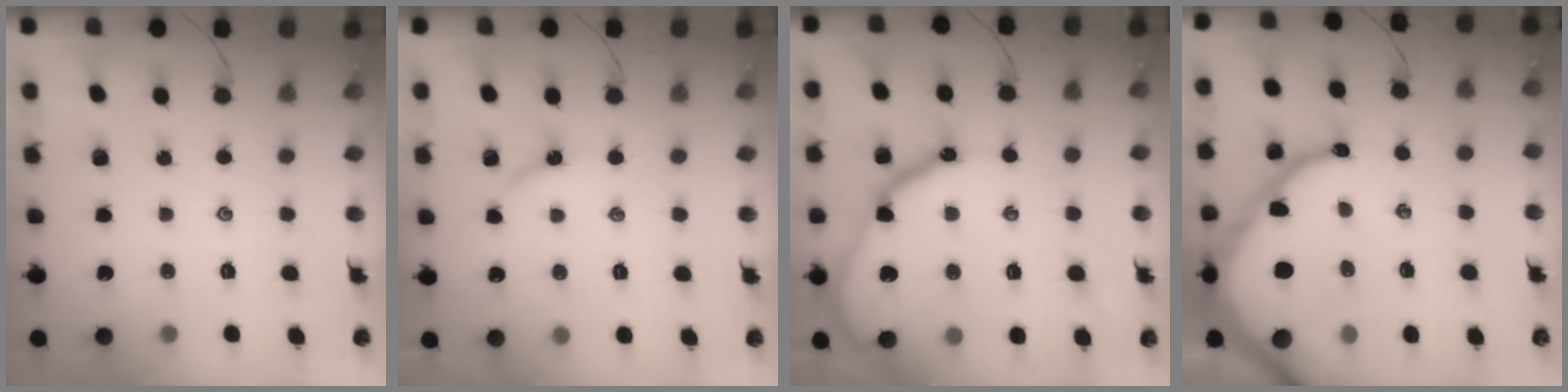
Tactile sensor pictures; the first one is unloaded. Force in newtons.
{"total": 4.7, "press": 4.6, "slide": 0.6}
{"total": 15.8, "press": 15.7, "slide": 1.3}
{"total": 21.8, "press": 21.7, "slide": 2.2}